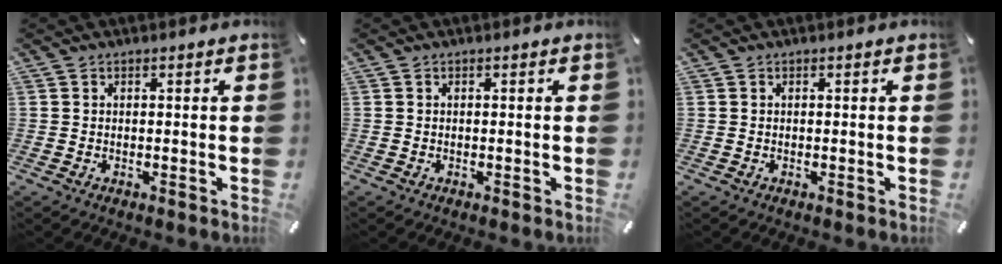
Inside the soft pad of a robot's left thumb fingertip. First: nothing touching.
{"total": 0.0}
{"total": 0.0}